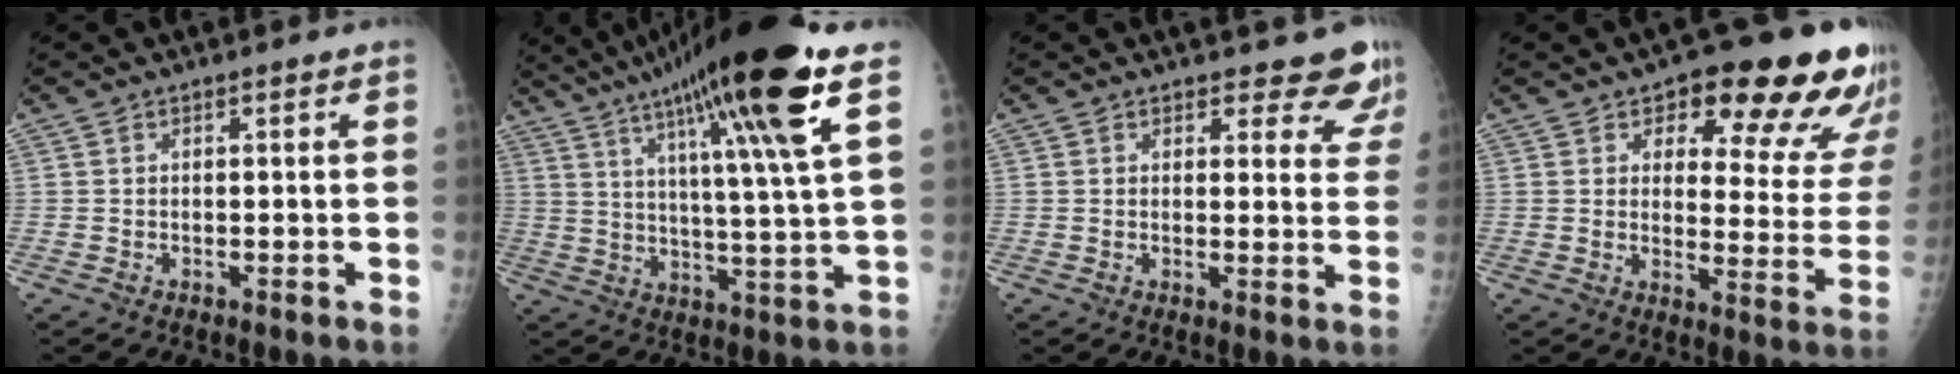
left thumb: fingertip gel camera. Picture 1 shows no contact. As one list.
[{"total": 22.0, "force": [11.9, 1.2, 18.5], "torque": [-0.293, -0.027, 0.188]}, {"total": 7.8, "force": [7.0, 3.0, 1.6], "torque": [0.027, -0.042, 0.060]}, {"total": 19.6, "force": [12.5, 7.5, 13.2], "torque": [-0.114, -0.068, 0.152]}]